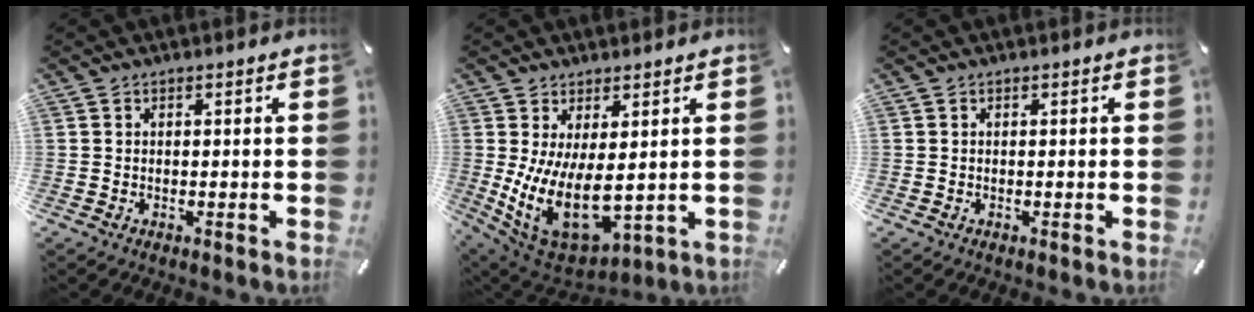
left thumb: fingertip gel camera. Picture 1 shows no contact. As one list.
[{"total": 13.9, "force": [-0.1, 7.7, 11.6], "torque": [-0.217, -0.029, 0.014]}, {"total": 0.0}]